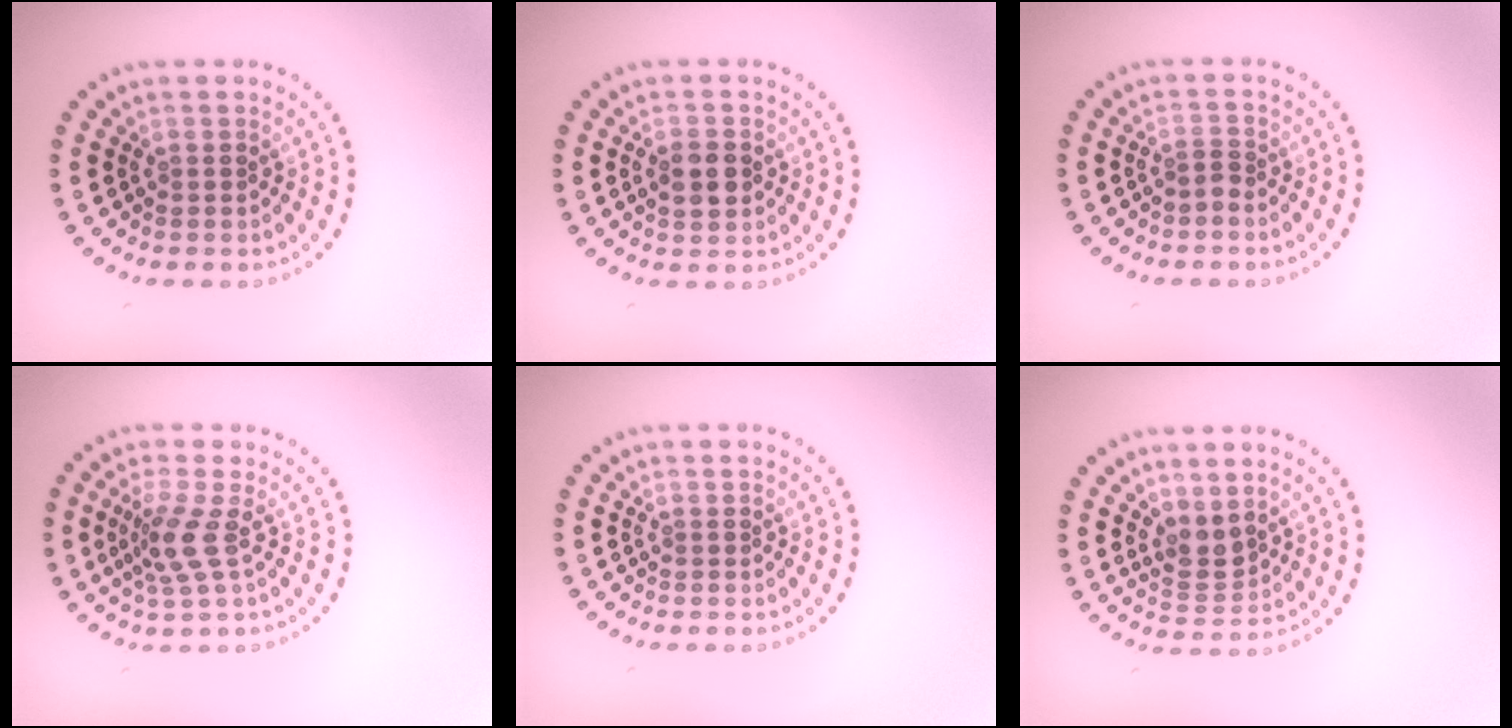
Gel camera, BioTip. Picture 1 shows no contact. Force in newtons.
{"total": 3.0, "press": 3.0, "slide": 0.0}
{"total": 0.9, "press": 0.5, "slide": 0.7}
{"total": 2.8, "press": 1.9, "slide": 2.0}
{"total": 0.0}
{"total": 2.2, "press": 1.8, "slide": 1.1}